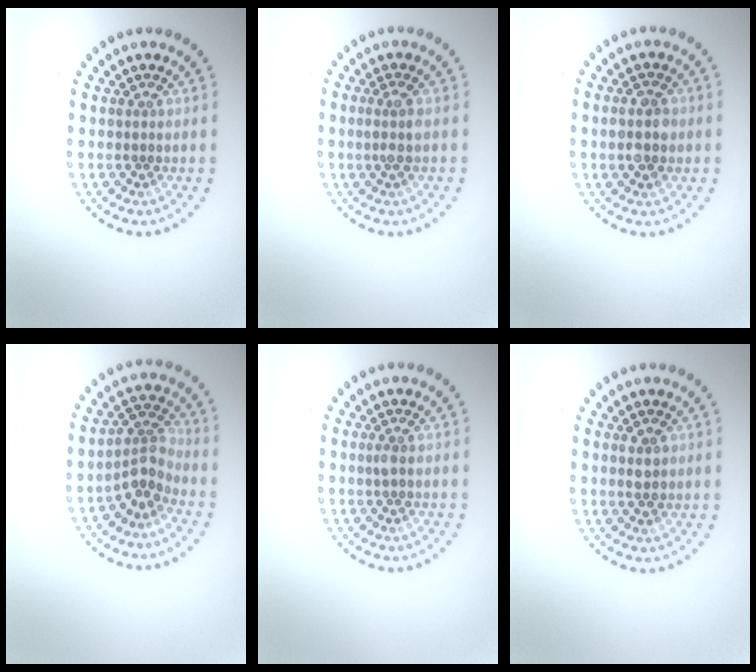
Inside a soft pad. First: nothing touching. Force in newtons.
{"total": 1.3, "press": 1.1, "slide": 0.6}
{"total": 2.8, "press": 2.8, "slide": 0.2}
{"total": 2.9, "press": 2.3, "slide": 1.8}
{"total": 0.6, "press": 0.6, "slide": 0.3}
{"total": 1.5, "press": 1.5, "slide": 0.1}